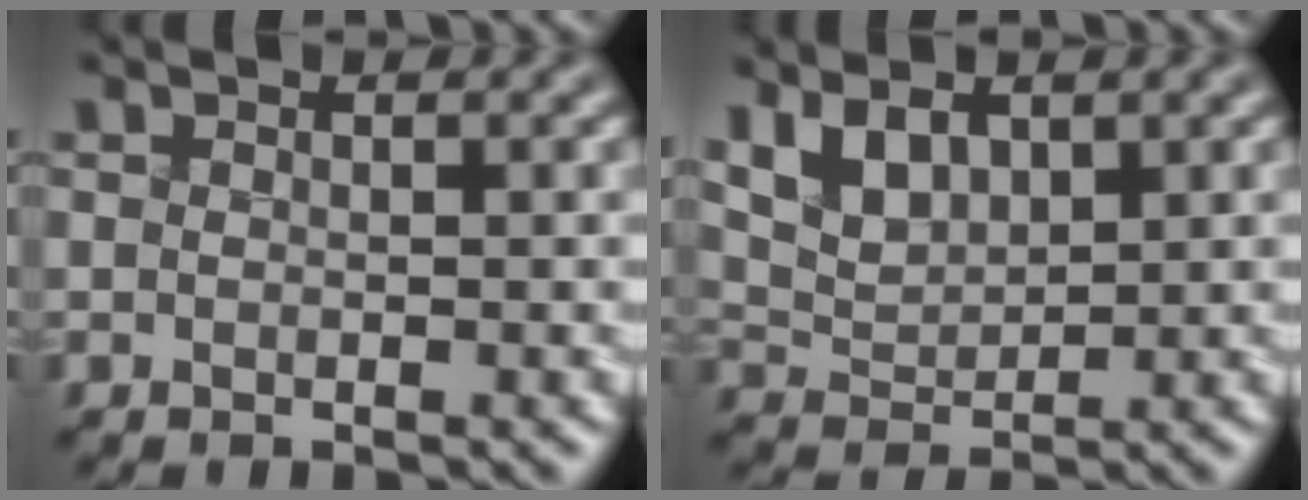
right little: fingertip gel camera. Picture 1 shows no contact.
{"total": 4.2, "force": [2.2, 2.4, 2.7], "torque": [-0.061, 0.011, 0.048]}